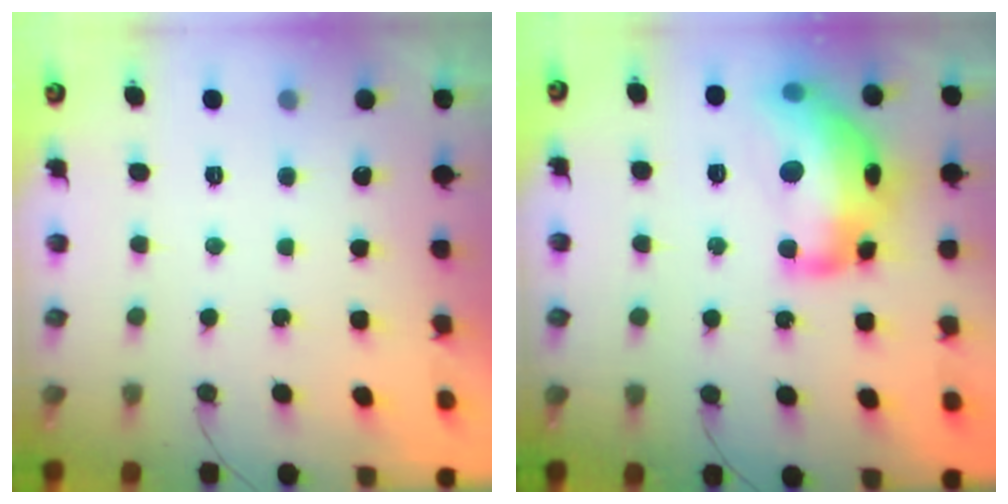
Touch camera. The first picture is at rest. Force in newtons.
{"total": 21.0, "press": 21.0, "slide": 1.4}